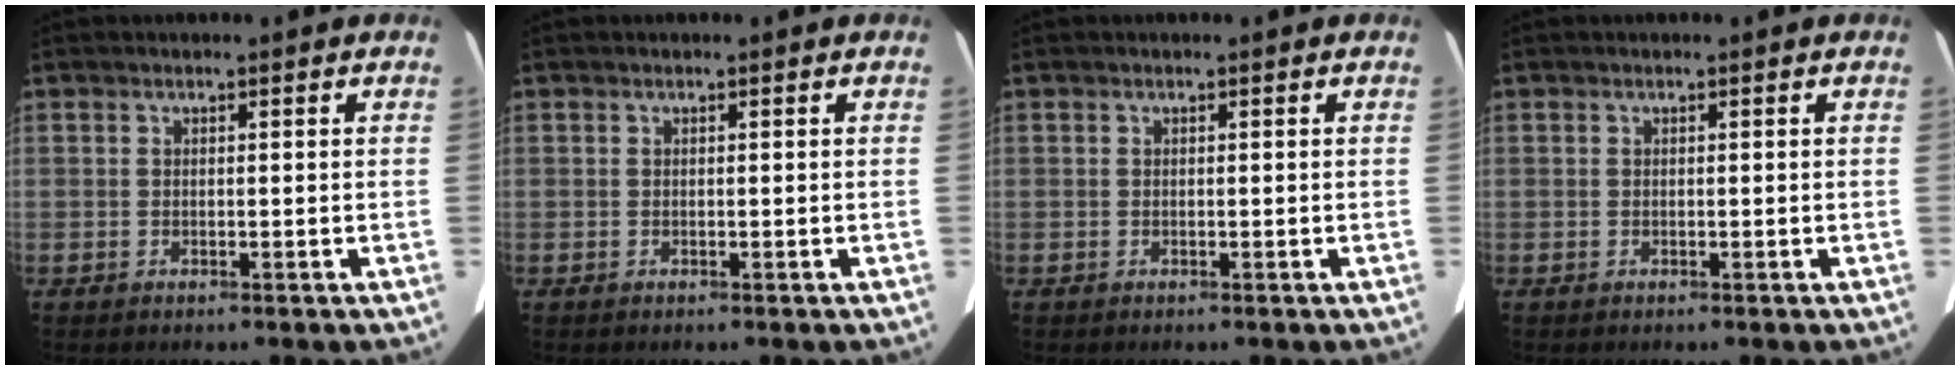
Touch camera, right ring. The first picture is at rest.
{"total": 0.0}
{"total": 0.0}
{"total": 0.0}